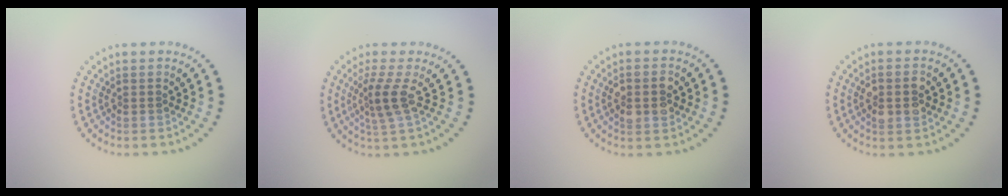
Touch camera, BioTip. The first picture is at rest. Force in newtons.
{"total": 2.7, "press": 1.9, "slide": 1.9}
{"total": 2.8, "press": 2.8, "slide": 0.3}
{"total": 2.6, "press": 2.6, "slide": 0.3}